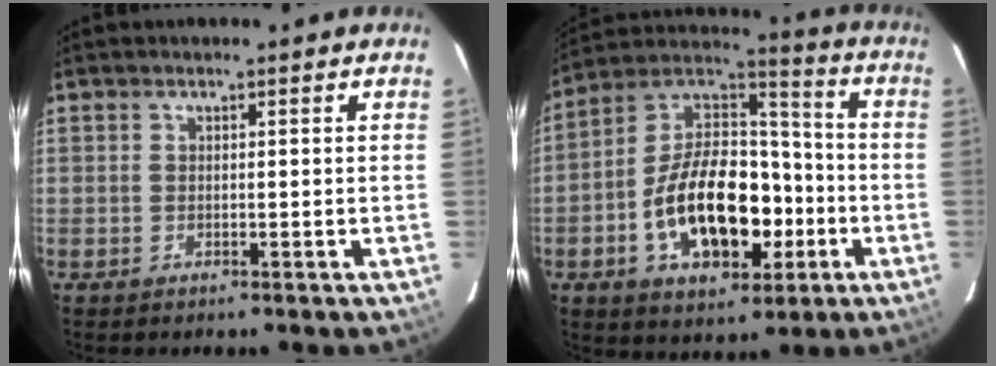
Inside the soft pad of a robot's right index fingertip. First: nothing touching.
{"total": 20.5, "force": [-5.8, 11.4, 16.0], "torque": [-0.295, 0.026, -0.086]}